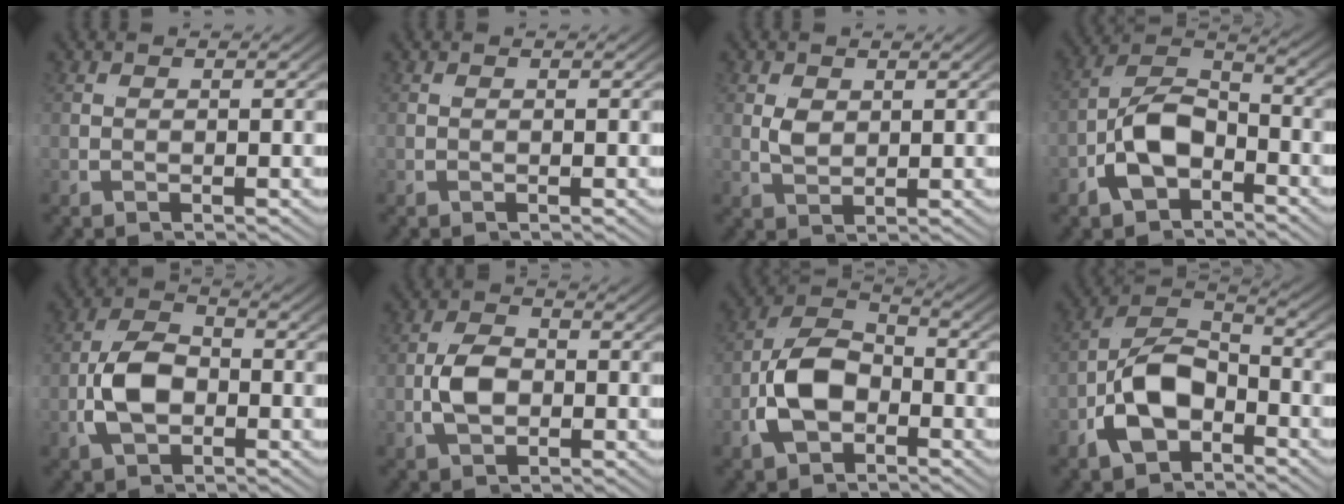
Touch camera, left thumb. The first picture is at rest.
{"total": 0.0}
{"total": 1.5, "force": [0.9, 0.9, 0.8], "torque": [-0.024, -0.004, 0.016]}
{"total": 7.6, "force": [-4.1, 4.9, 4.1], "torque": [-0.121, -0.008, -0.074]}
{"total": 6.9, "force": [-1.4, 4.7, 4.7], "torque": [-0.111, -0.012, -0.026]}
{"total": 3.8, "force": [-0.7, 2.6, 2.6], "torque": [-0.067, -0.010, -0.012]}
{"total": 8.6, "force": [-3.0, 5.9, 5.5], "torque": [-0.151, -0.016, -0.048]}
{"total": 8.2, "force": [-3.7, 5.4, 4.9], "torque": [-0.146, -0.011, -0.065]}